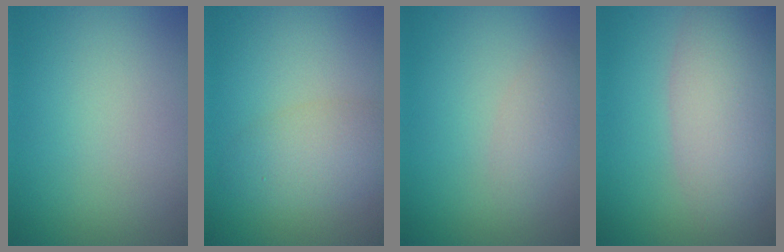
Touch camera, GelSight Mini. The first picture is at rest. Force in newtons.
{"total": 3.5, "press": 3.5, "slide": 0.2}
{"total": 1.7, "press": 1.7, "slide": 0.1}
{"total": 6.8, "press": 6.8, "slide": 0.5}